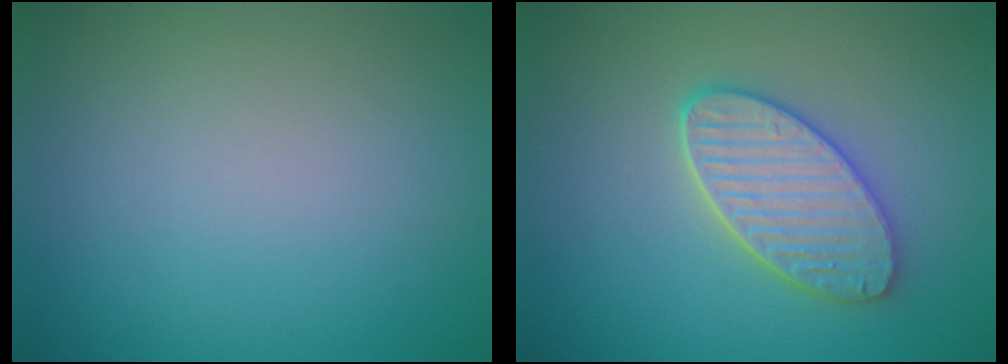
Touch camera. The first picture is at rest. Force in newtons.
{"total": 4.7, "press": 4.2, "slide": 2.1}